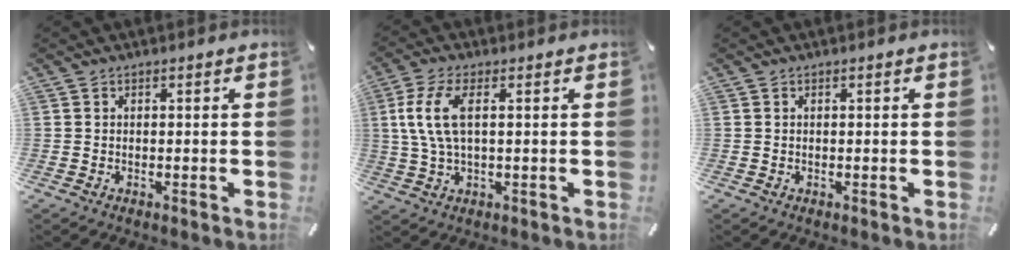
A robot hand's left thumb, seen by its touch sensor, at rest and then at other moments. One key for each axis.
{"total": 8.8, "fx": 1.6, "fy": 3.4, "fz": 7.9, "tx": -0.178, "ty": -0.006, "tz": 0.024}
{"total": 0.0}